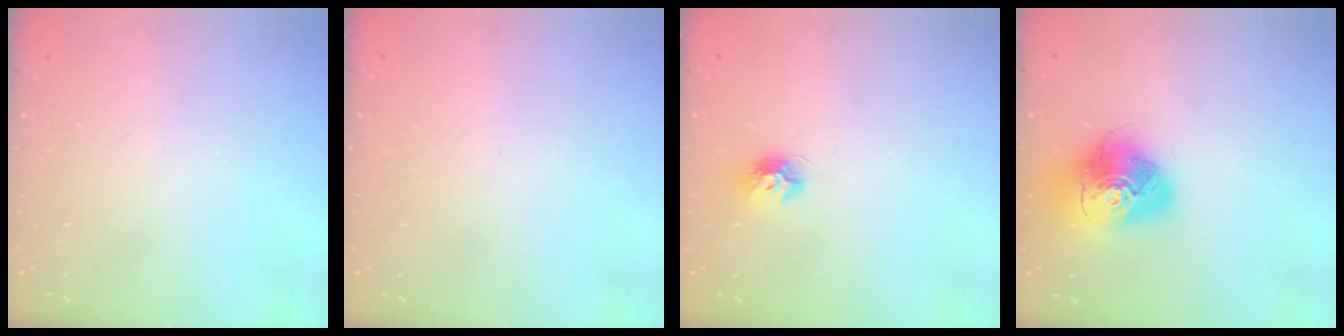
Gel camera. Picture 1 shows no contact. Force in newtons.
{"total": 0.9, "press": 0.9, "slide": 0.1}
{"total": 7.4, "press": 7.4, "slide": 0.2}
{"total": 17.5, "press": 17.4, "slide": 2.0}